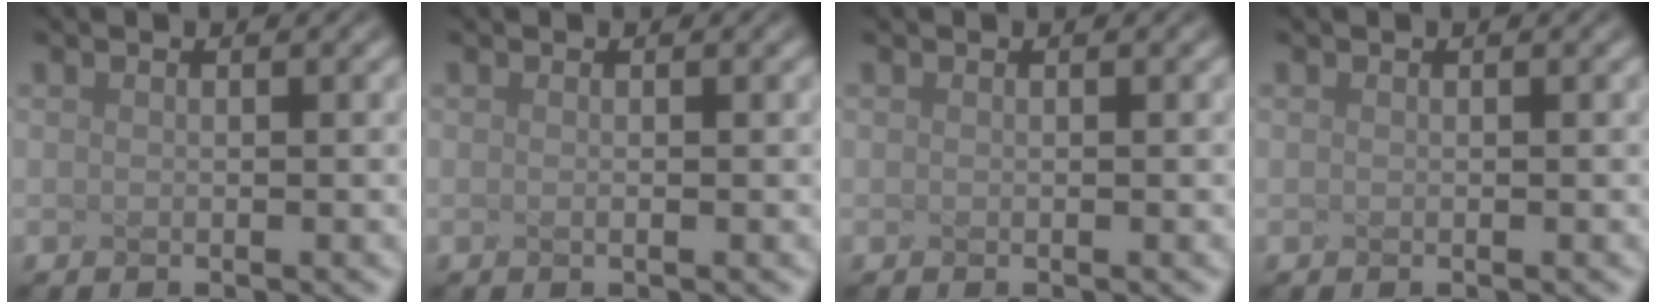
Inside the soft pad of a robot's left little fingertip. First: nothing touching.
{"total": 0.6, "force": [0.0, 0.3, 0.6], "torque": [-0.003, 0.004, -0.012]}
{"total": 0.0}
{"total": 0.0}